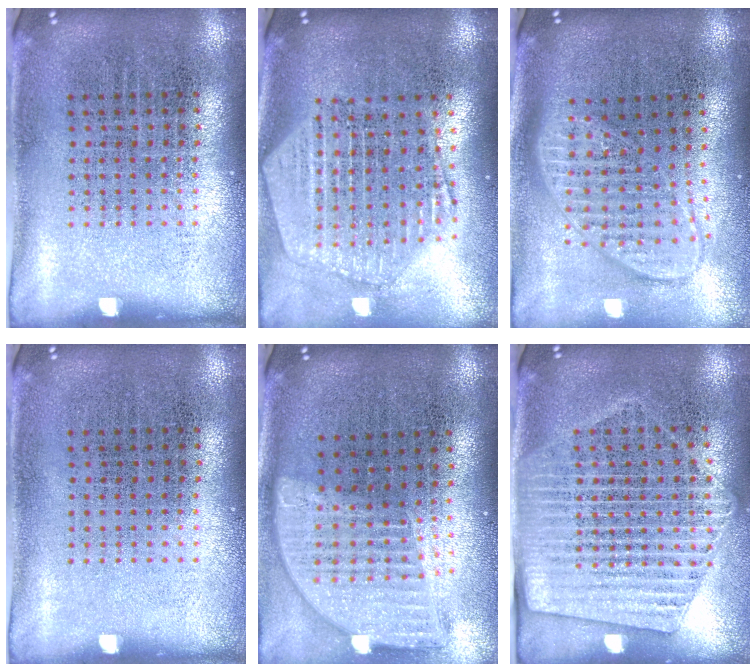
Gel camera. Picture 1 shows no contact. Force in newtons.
{"total": 2.6, "press": 2.2, "slide": 1.3}
{"total": 1.8, "press": 1.5, "slide": 1.0}
{"total": 0.0}
{"total": 1.9, "press": 1.5, "slide": 1.2}
{"total": 1.8, "press": 1.6, "slide": 0.7}